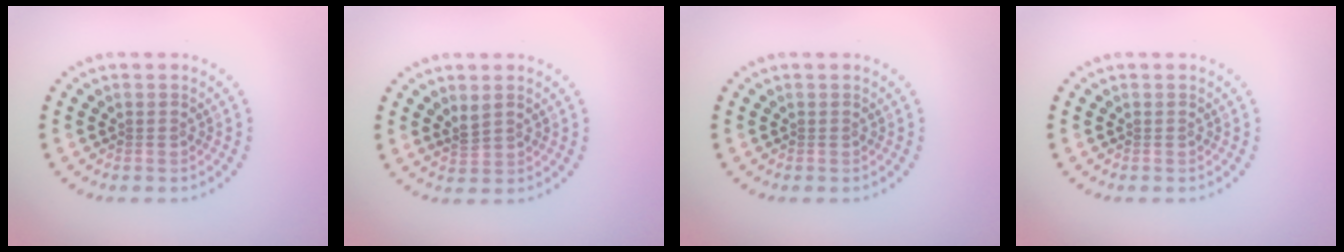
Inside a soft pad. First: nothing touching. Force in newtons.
{"total": 1.4, "press": 1.2, "slide": 0.7}
{"total": 0.0}
{"total": 0.0}